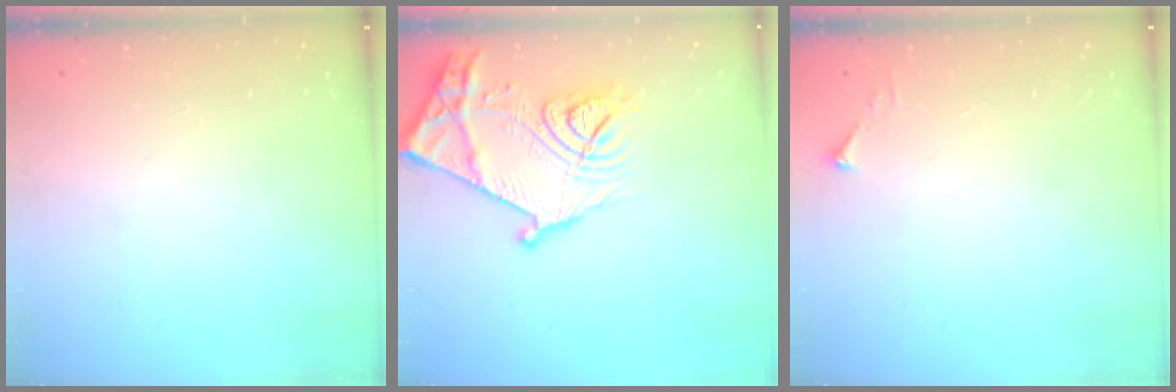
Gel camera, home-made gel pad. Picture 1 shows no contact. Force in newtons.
{"total": 21.8, "press": 21.8, "slide": 1.1}
{"total": 2.5, "press": 2.5, "slide": 0.3}